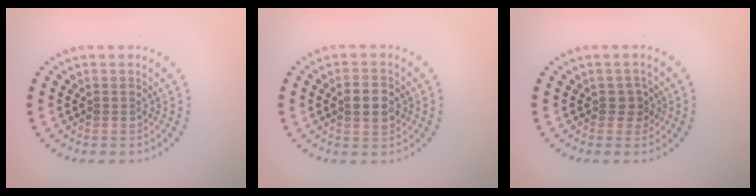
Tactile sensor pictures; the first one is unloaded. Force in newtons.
{"total": 2.9, "press": 2.9, "slide": 0.1}
{"total": 1.3, "press": 1.2, "slide": 0.6}